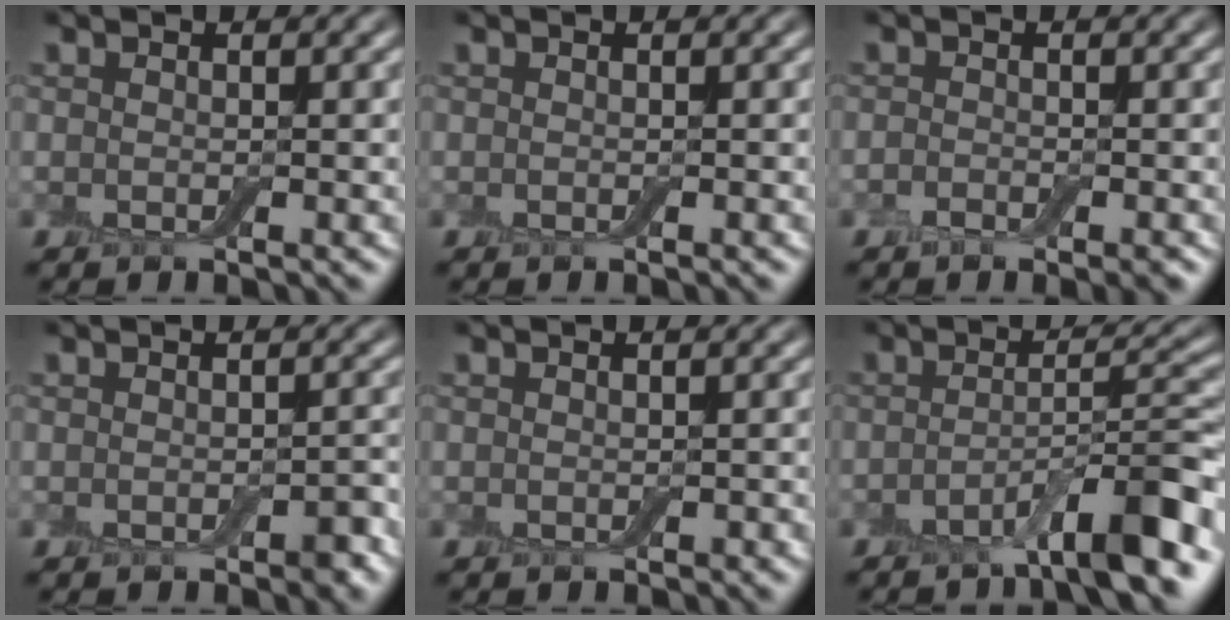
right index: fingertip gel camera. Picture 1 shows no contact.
{"total": 0.0}
{"total": 1.6, "force": [-1.0, 0.7, 1.1], "torque": [-0.015, -0.002, -0.017]}
{"total": 1.5, "force": [-0.7, 0.7, 1.1], "torque": [-0.017, -0.002, -0.008]}
{"total": 0.5, "force": [-0.1, 0.4, 0.3], "torque": [-0.006, -0.003, -0.001]}
{"total": 6.4, "force": [-3.7, 0.9, 5.1], "torque": [-0.072, 0.015, -0.063]}